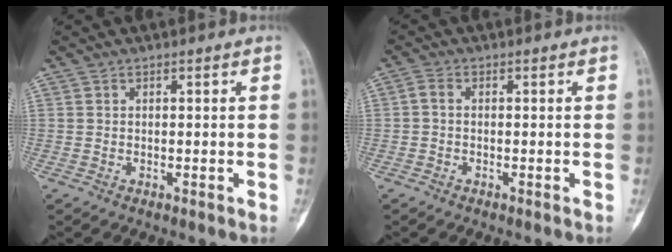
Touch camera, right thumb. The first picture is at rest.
{"total": 1.5, "force": [-0.2, 0.9, 1.2], "torque": [-0.023, 0.002, -0.009]}